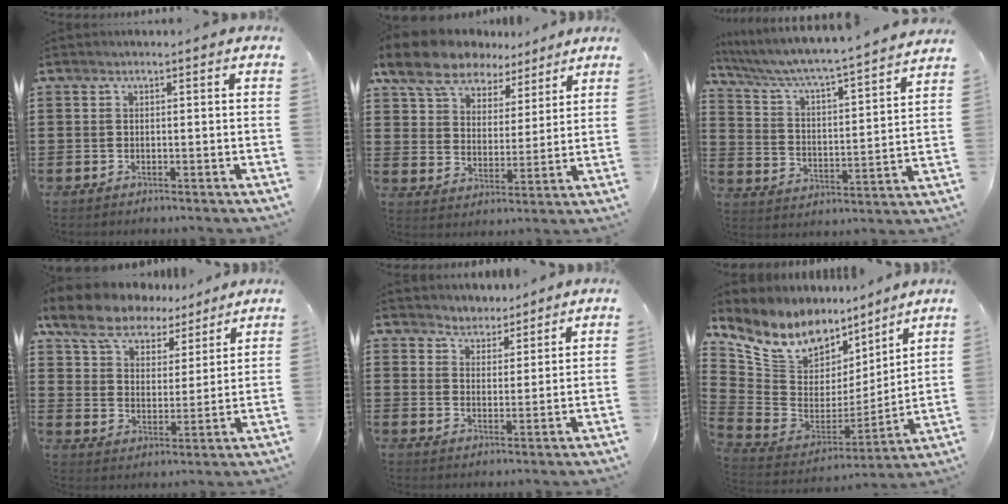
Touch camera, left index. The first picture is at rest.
{"total": 9.5, "force": [7.6, 4.6, 3.4], "torque": [-0.097, -0.024, 0.140]}
{"total": 4.4, "force": [4.0, -0.6, 1.7], "torque": [-0.055, -0.043, 0.055]}
{"total": 8.8, "force": [7.5, 3.5, 3.0], "torque": [-0.096, -0.026, 0.138]}
{"total": 3.7, "force": [3.4, 1.3, -0.8], "torque": [-0.003, -0.010, 0.062]}
{"total": 9.7, "force": [7.4, 5.6, 2.7], "torque": [-0.111, -0.058, 0.134]}